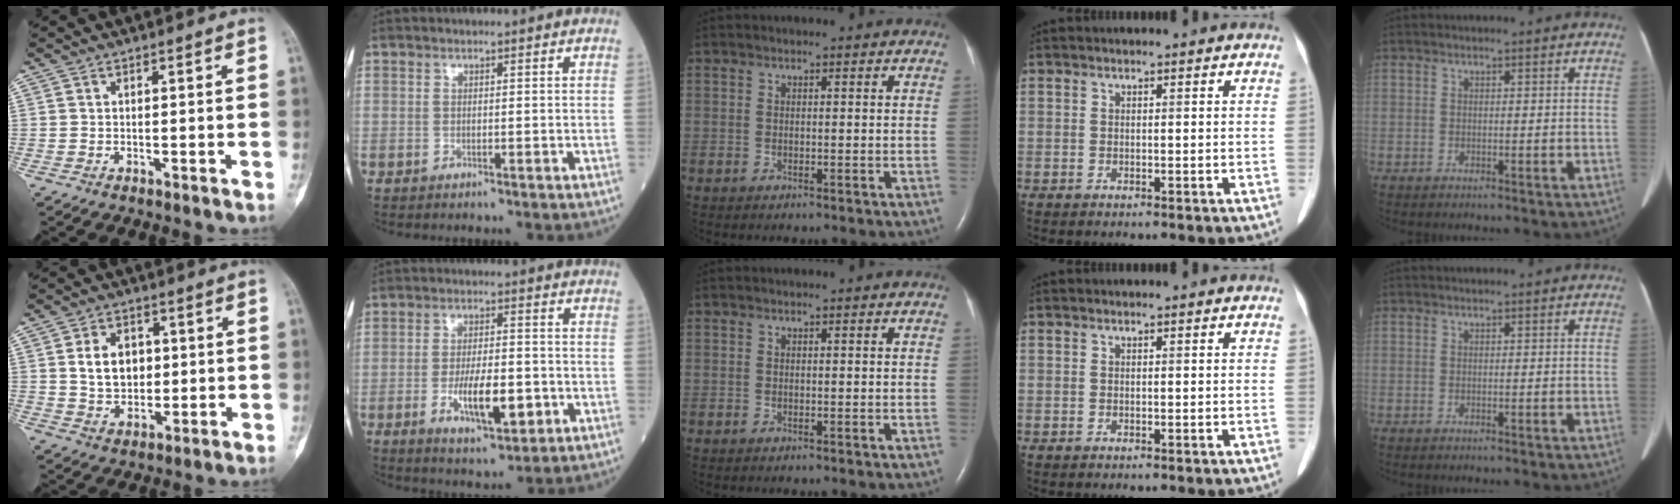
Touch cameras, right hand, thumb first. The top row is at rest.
{"thumb": {"total": 8.5, "force": [1.4, 6.2, 5.6], "torque": [-0.061, -0.007, 0.028]}, "index": {"total": 9.3, "force": [-2.7, 2.9, 8.4], "torque": [-0.147, -0.006, -0.038]}}